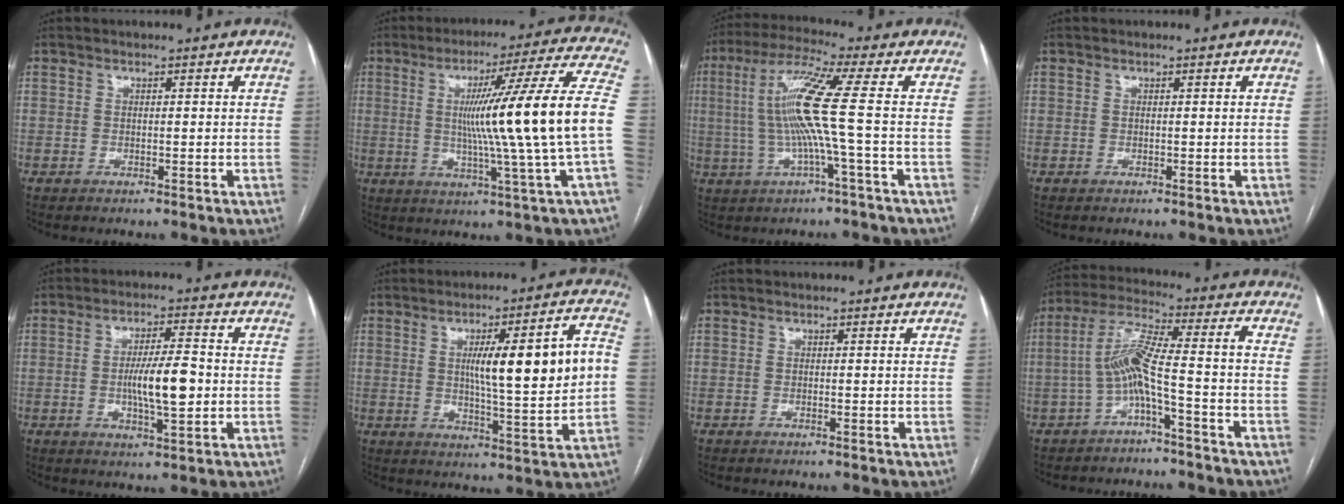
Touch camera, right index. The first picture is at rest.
{"total": 18.9, "force": [-0.2, -2.5, 18.7], "torque": [-0.276, 0.002, -0.015]}
{"total": 10.8, "force": [-0.1, -1.5, 10.7], "torque": [-0.219, 0.011, -0.004]}
{"total": 0.0}
{"total": 8.3, "force": [-0.9, 1.5, 8.1], "torque": [-0.144, -0.001, -0.016]}
{"total": 14.8, "force": [1.3, 1.1, 14.7], "torque": [-0.218, 0.015, 0.022]}
{"total": 0.0}
{"total": 8.6, "force": [-3.1, -0.2, 8.0], "torque": [-0.161, 0.032, -0.059]}